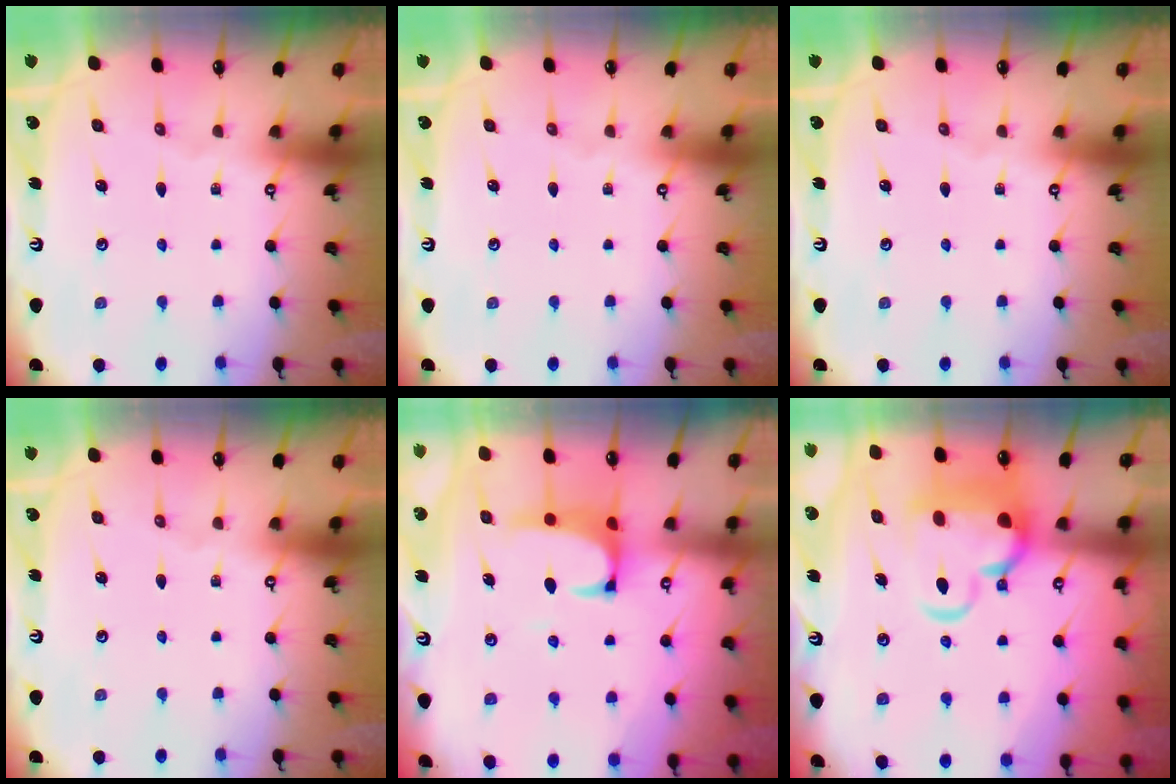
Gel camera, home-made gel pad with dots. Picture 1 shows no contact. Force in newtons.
{"total": 0.0}
{"total": 0.0}
{"total": 0.0}
{"total": 1.6, "press": 1.4, "slide": 0.8}
{"total": 7.9, "press": 7.7, "slide": 1.9}